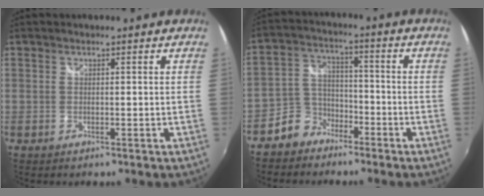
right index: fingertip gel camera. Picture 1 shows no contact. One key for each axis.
{"total": 6.8, "fx": -5.0, "fy": 4.5, "fz": 0.9, "tx": -0.029, "ty": 0.026, "tz": -0.100}